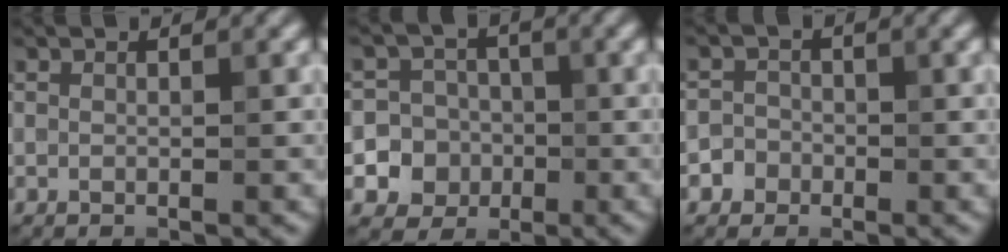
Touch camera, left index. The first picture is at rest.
{"total": 10.0, "force": [-3.0, 9.4, 1.6], "torque": [-0.034, -0.013, -0.068]}
{"total": 1.8, "force": [-0.8, 1.6, 0.1], "torque": [0.020, 0.005, -0.020]}